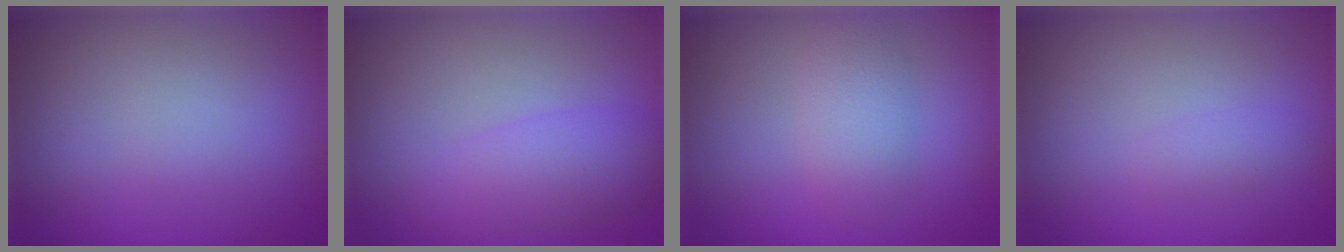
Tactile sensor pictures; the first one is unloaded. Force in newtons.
{"total": 2.2, "press": 2.2, "slide": 0.1}
{"total": 2.8, "press": 2.8, "slide": 0.1}
{"total": 1.0, "press": 1.0, "slide": 0.1}